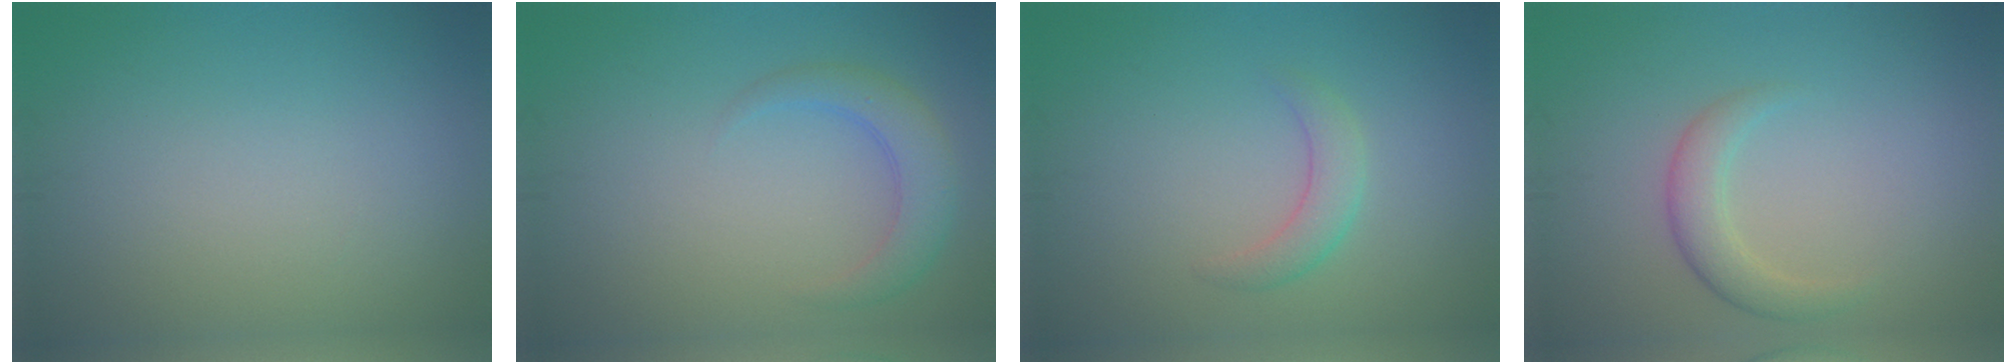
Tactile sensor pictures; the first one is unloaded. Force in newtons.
{"total": 3.0, "press": 3.0, "slide": 0.1}
{"total": 2.2, "press": 2.2, "slide": 0.2}
{"total": 2.4, "press": 2.4, "slide": 0.1}